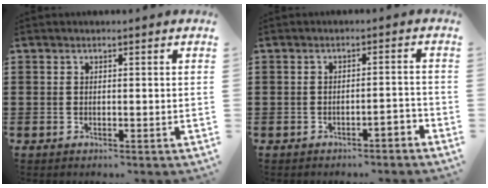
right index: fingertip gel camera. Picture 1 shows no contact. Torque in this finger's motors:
{"motor_torque": [0.04, -0.02, 0.03, 0.01]}